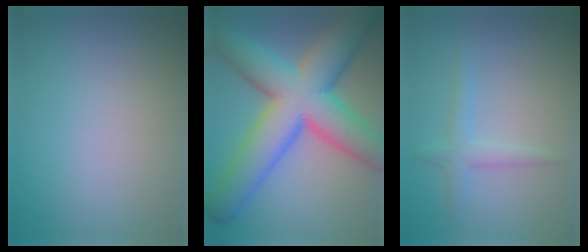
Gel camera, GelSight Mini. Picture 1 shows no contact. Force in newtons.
{"total": 13.2, "press": 13.2, "slide": 0.4}
{"total": 1.8, "press": 1.7, "slide": 0.1}